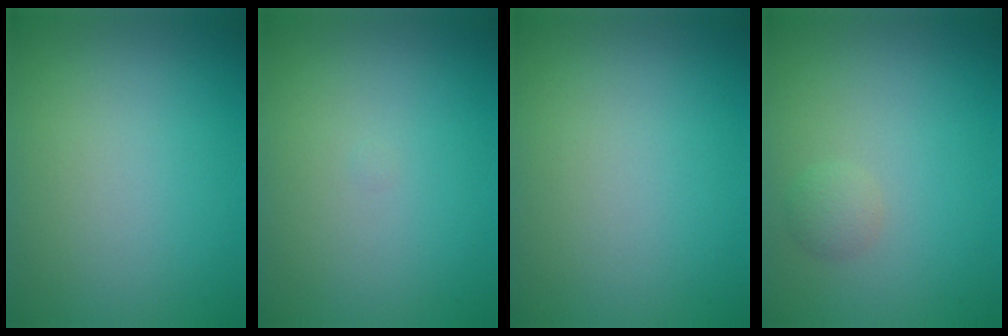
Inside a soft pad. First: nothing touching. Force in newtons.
{"total": 0.0}
{"total": 0.0}
{"total": 1.2, "press": 1.2, "slide": 0.0}